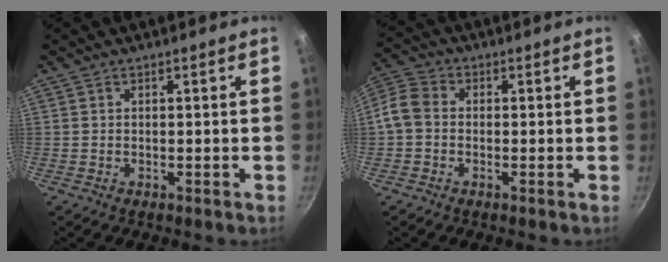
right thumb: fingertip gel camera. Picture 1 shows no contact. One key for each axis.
{"total": 5.9, "fx": -0.9, "fy": 4.7, "fz": 3.5, "tx": -0.073, "ty": 0.020, "tz": -0.036}